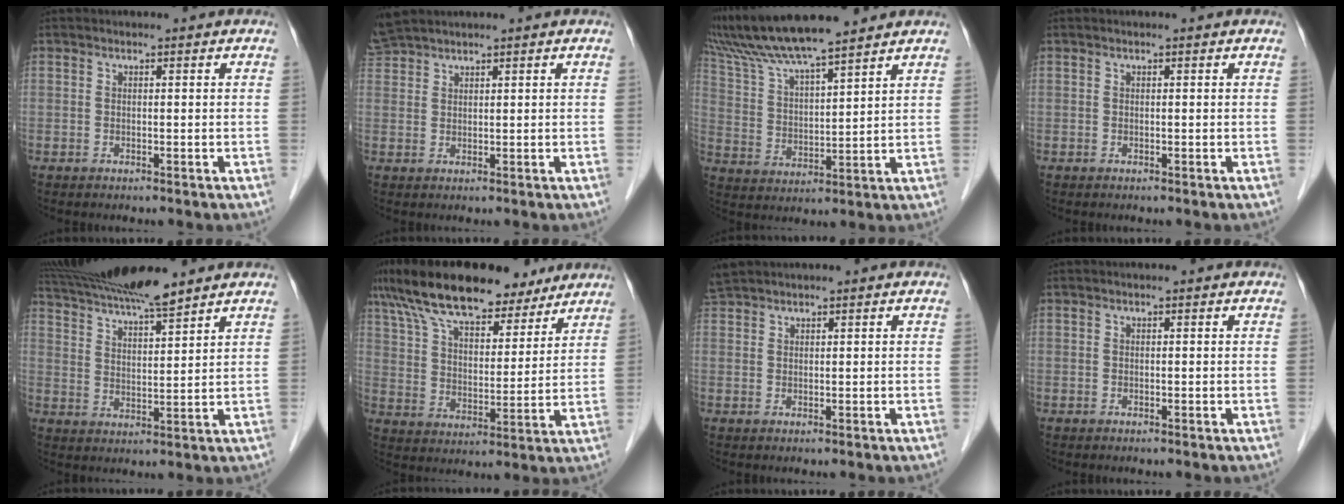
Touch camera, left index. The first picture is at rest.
{"total": 3.2, "force": [3.1, 0.2, 0.8], "torque": [-0.025, 0.024, 0.068]}
{"total": 14.1, "force": [12.3, 0.4, 6.9], "torque": [-0.135, 0.026, 0.226]}
{"total": 0.0}
{"total": 13.1, "force": [11.5, 0.2, 6.2], "torque": [-0.116, 0.017, 0.199]}
{"total": 21.1, "force": [16.6, 7.2, 11.0], "torque": [-0.205, 0.054, 0.270]}
{"total": 2.0, "force": [2.0, 0.1, 0.5], "torque": [-0.020, 0.022, 0.045]}
{"total": 0.0}